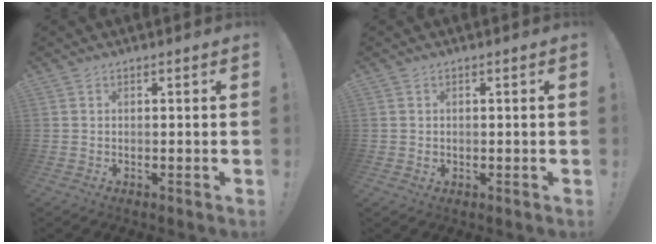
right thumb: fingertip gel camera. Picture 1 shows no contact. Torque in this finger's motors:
{"motor_torque": [-0.12, 0.03, -0.02, 0.08, 0.00]}